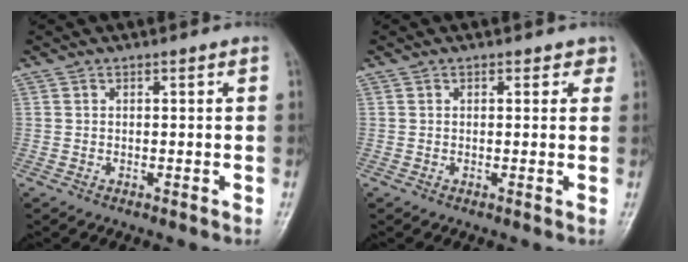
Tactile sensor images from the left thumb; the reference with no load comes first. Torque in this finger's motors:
{"motor_torque": [-0.13, 0.15, -0.30, -0.33, 0.05]}